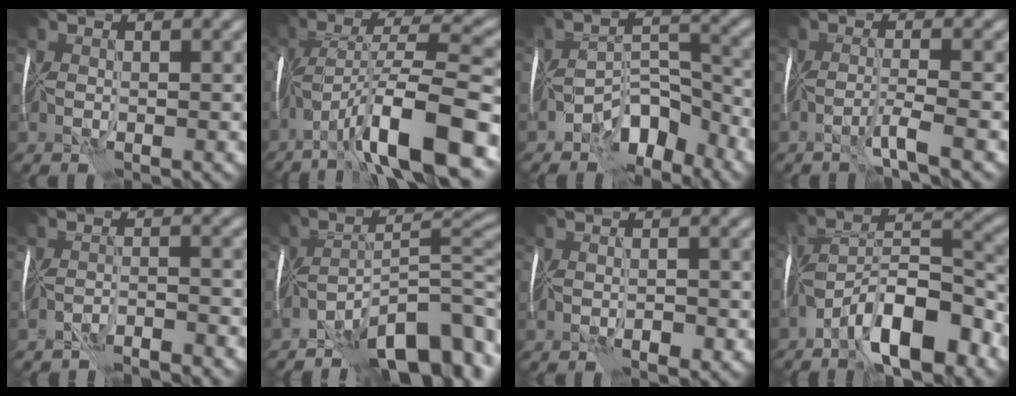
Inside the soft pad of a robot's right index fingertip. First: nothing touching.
{"total": 11.1, "force": [-6.1, 1.9, 9.1], "torque": [-0.148, 0.024, -0.109]}
{"total": 5.2, "force": [-4.2, 1.9, 2.5], "torque": [-0.025, 0.011, -0.085]}
{"total": 2.1, "force": [-1.3, -0.8, 1.4], "torque": [-0.022, 0.005, -0.042]}
{"total": 3.3, "force": [-3.3, -0.6, 0.3], "torque": [-0.003, 0.007, -0.059]}
{"total": 10.4, "force": [-7.0, 2.4, 7.2], "torque": [-0.097, 0.018, -0.131]}
{"total": 0.8, "force": [-0.4, 0.1, 0.7], "torque": [-0.016, 0.002, -0.009]}
{"total": 10.0, "force": [-6.4, 2.8, 7.2], "torque": [-0.107, 0.023, -0.123]}